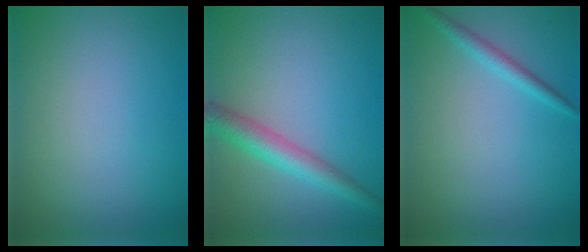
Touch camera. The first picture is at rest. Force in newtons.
{"total": 3.6, "press": 3.6, "slide": 0.1}
{"total": 1.4, "press": 1.4, "slide": 0.1}